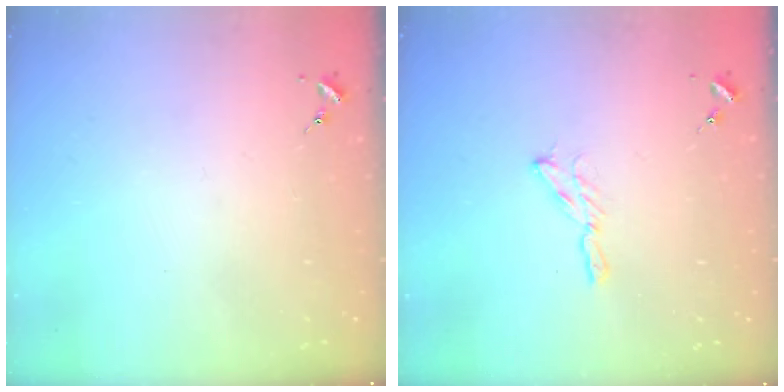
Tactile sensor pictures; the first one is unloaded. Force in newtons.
{"total": 4.9, "press": 4.8, "slide": 0.2}